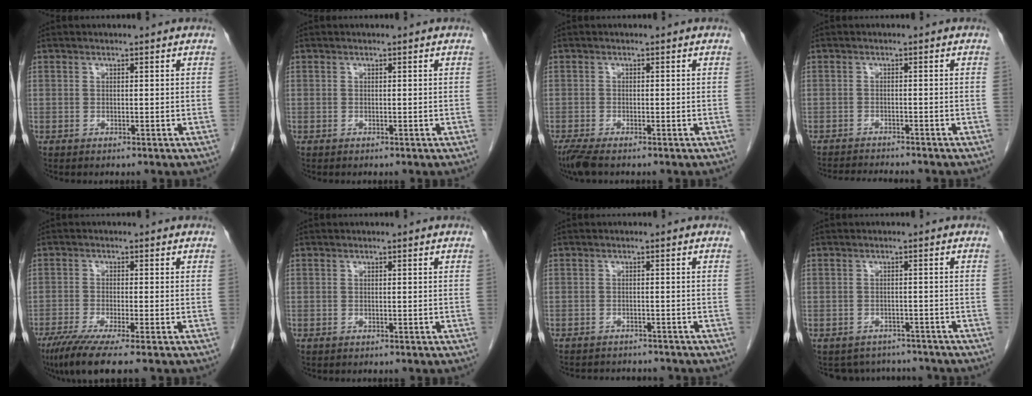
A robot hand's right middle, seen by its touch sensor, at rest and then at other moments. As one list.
[{"total": 0.0}, {"total": 3.1, "force": [-2.4, 0.4, 1.9], "torque": [-0.041, -0.011, -0.046]}, {"total": 6.8, "force": [-6.5, 0.2, 2.1], "torque": [-0.031, -0.013, -0.099]}, {"total": 7.2, "force": [-5.2, -0.2, 5.0], "torque": [-0.080, -0.019, -0.089]}, {"total": 0.0}, {"total": 7.2, "force": [-6.7, 1.9, 1.5], "torque": [-0.026, -0.001, -0.084]}, {"total": 6.4, "force": [-6.0, 2.3, 0.0], "torque": [0.002, 0.013, -0.072]}]